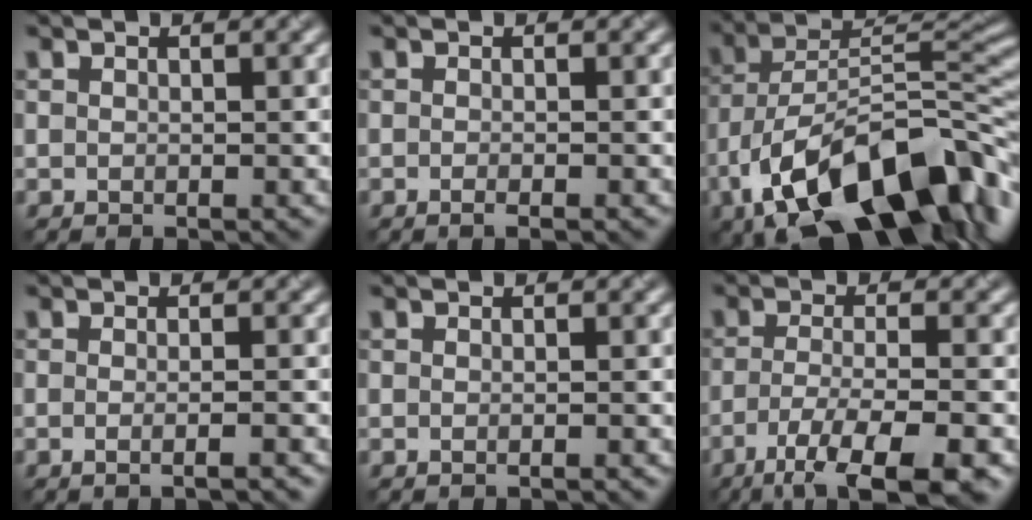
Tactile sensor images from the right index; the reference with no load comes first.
{"total": 1.2, "force": [-0.5, 0.3, 1.0], "torque": [-0.011, -0.005, -0.012]}
{"total": 15.6, "force": [-7.9, 7.4, 11.2], "torque": [-0.183, 0.016, -0.135]}
{"total": 3.0, "force": [-0.4, 1.3, 2.7], "torque": [-0.003, -0.004, -0.024]}
{"total": 0.9, "force": [-0.2, 0.3, 0.8], "torque": [-0.008, -0.006, -0.008]}
{"total": 8.6, "force": [-5.3, 2.1, 6.4], "torque": [-0.100, -0.010, -0.091]}